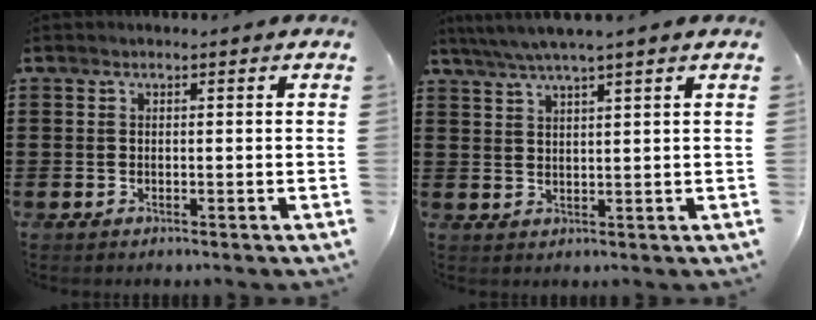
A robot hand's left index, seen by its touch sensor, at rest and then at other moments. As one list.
[{"total": 3.5, "force": [2.9, -0.5, 2.0], "torque": [-0.046, -0.004, 0.051]}]